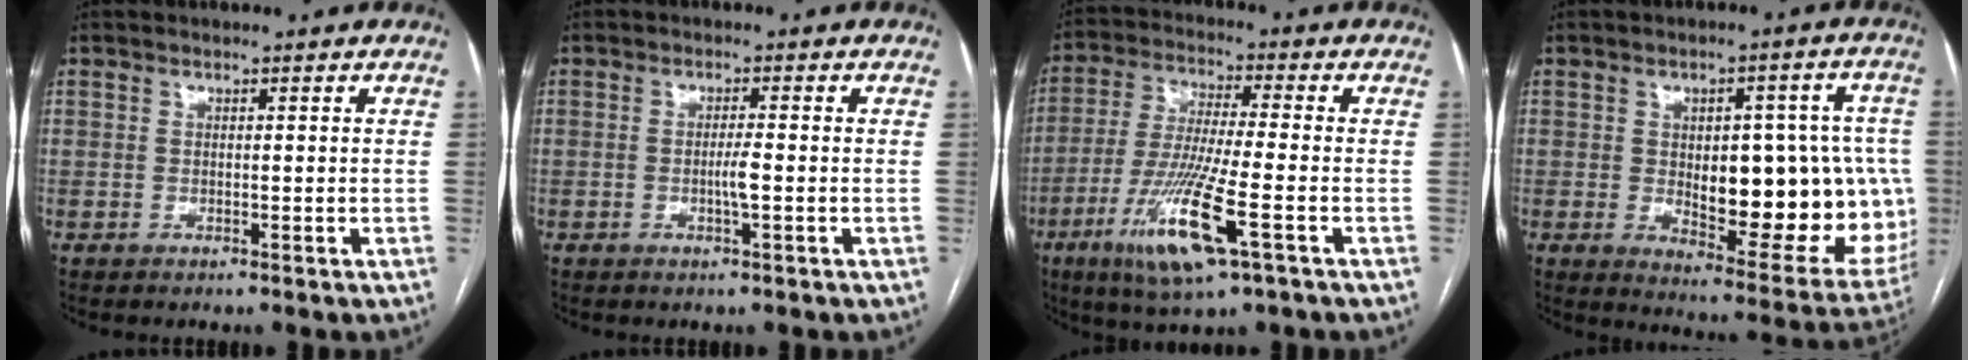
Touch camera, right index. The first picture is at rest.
{"total": 2.1, "force": [-0.5, -0.1, 2.1], "torque": [-0.039, -0.002, -0.009]}
{"total": 13.3, "force": [-5.6, 0.8, 12.0], "torque": [-0.246, -0.025, -0.102]}
{"total": 20.6, "force": [-1.0, 8.4, 18.8], "torque": [-0.186, 0.019, 0.017]}